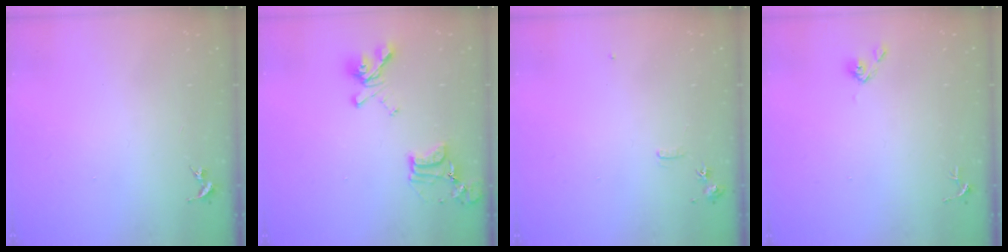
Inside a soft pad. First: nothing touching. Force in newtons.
{"total": 16.9, "press": 16.8, "slide": 1.2}
{"total": 6.2, "press": 6.2, "slide": 0.8}
{"total": 4.8, "press": 4.8, "slide": 0.6}